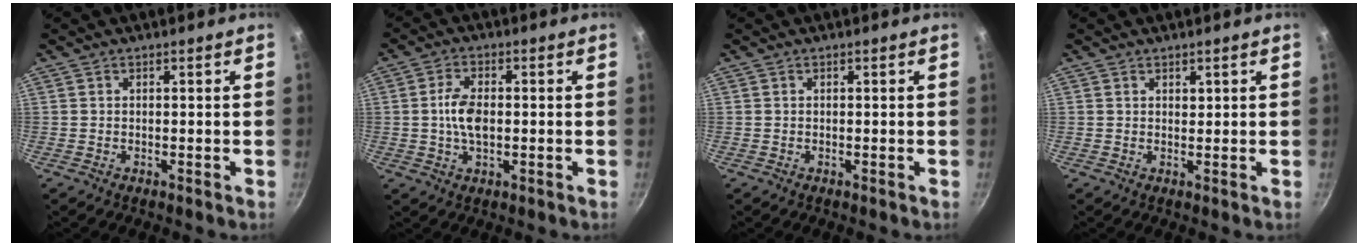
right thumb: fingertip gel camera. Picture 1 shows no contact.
{"total": 6.1, "force": [-0.1, 3.3, 5.1], "torque": [-0.100, 0.007, -0.003]}
{"total": 0.0}
{"total": 0.9, "force": [0.6, 0.5, 0.3], "torque": [0.004, -0.005, 0.010]}